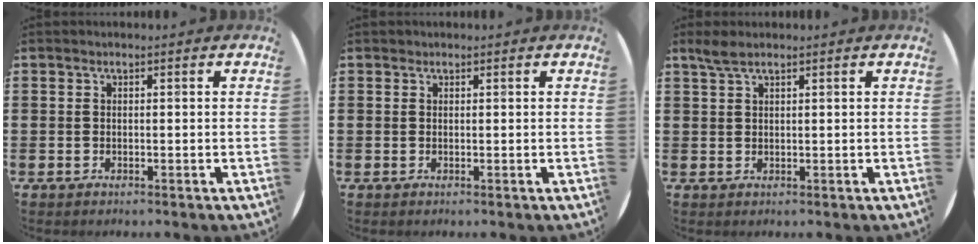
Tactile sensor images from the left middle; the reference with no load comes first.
{"total": 0.0}
{"total": 2.0, "force": [1.6, 0.3, 1.1], "torque": [-0.025, 0.003, 0.029]}